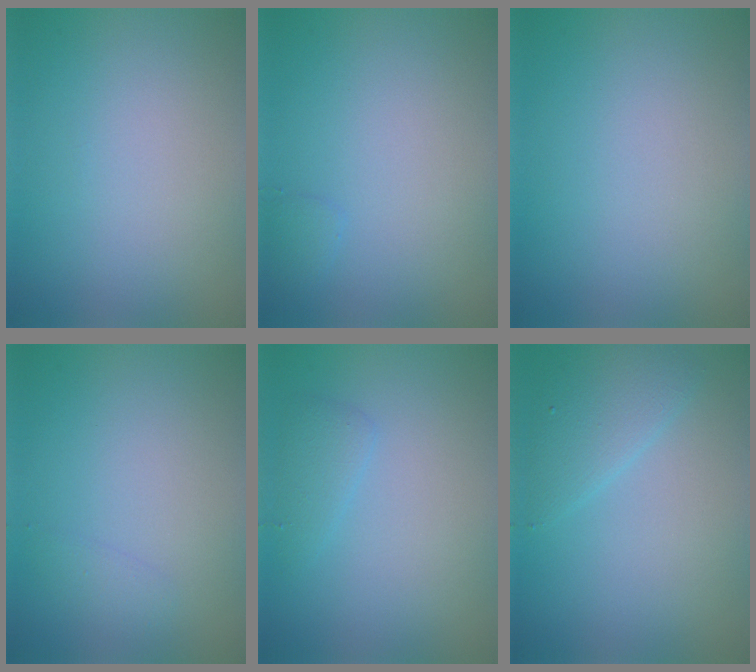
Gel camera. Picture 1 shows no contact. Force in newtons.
{"total": 0.7, "press": 0.7, "slide": 0.0}
{"total": 0.0}
{"total": 0.8, "press": 0.8, "slide": 0.0}
{"total": 1.4, "press": 1.4, "slide": 0.1}
{"total": 2.6, "press": 2.6, "slide": 0.1}